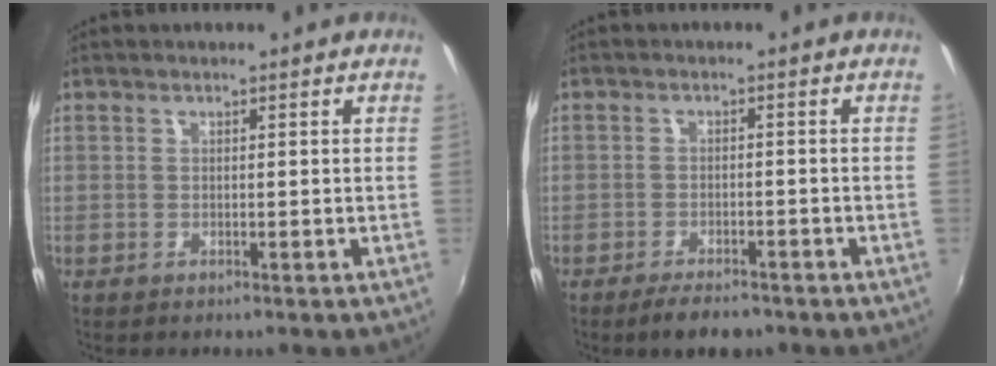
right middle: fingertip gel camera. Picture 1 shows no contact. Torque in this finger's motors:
{"motor_torque": [1.07, -1.07, 0.09, 0.05]}